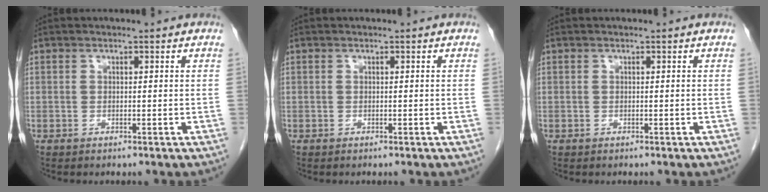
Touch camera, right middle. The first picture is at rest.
{"total": 0.0}
{"total": 0.0}